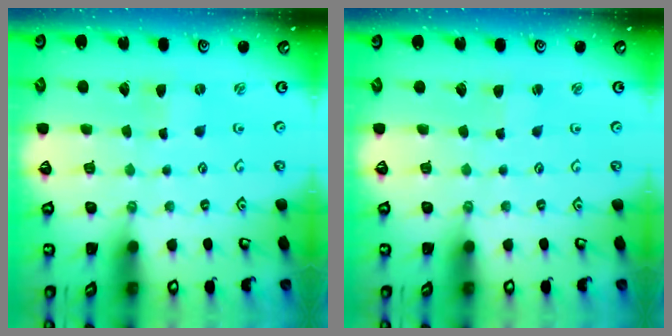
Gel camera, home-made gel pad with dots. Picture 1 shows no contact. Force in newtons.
{"total": 1.6, "press": 1.6, "slide": 0.2}